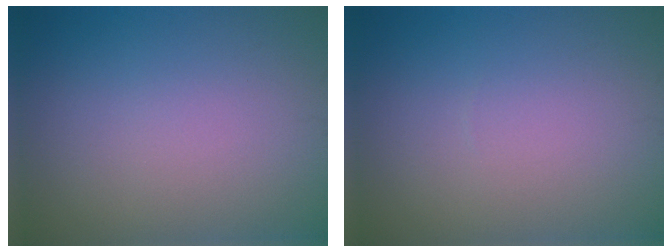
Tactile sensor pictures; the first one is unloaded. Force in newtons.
{"total": 0.0}